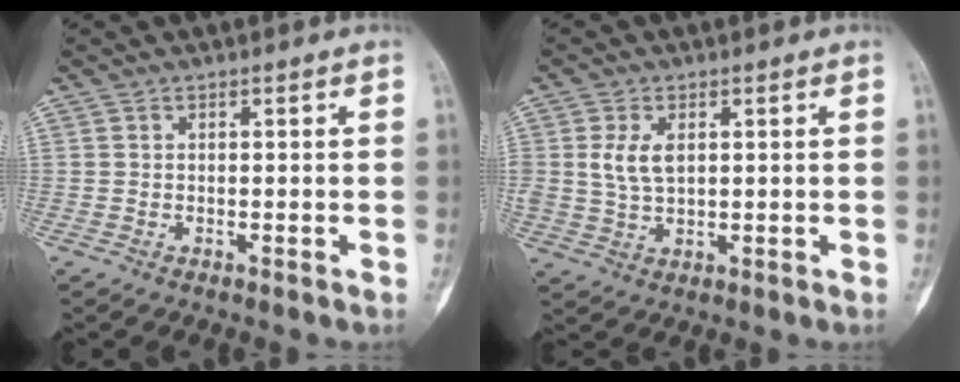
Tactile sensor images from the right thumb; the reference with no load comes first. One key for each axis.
{"total": 5.1, "fx": 1.1, "fy": 2.8, "fz": 4.1, "tx": -0.081, "ty": -0.002, "tz": 0.026}